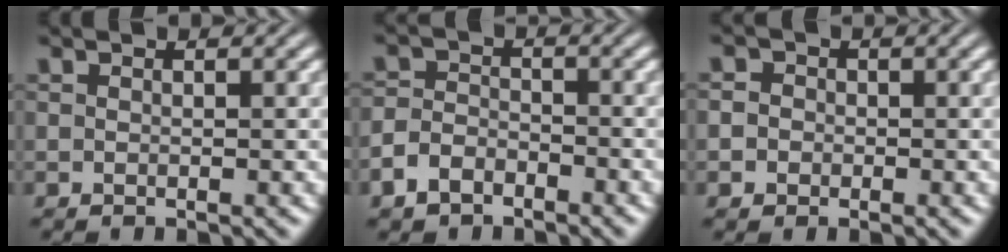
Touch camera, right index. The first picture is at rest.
{"total": 2.8, "force": [-2.5, 1.1, 0.5], "torque": [-0.001, -0.011, -0.039]}
{"total": 1.8, "force": [-0.4, 1.8, 0.3], "torque": [-0.004, -0.002, -0.014]}